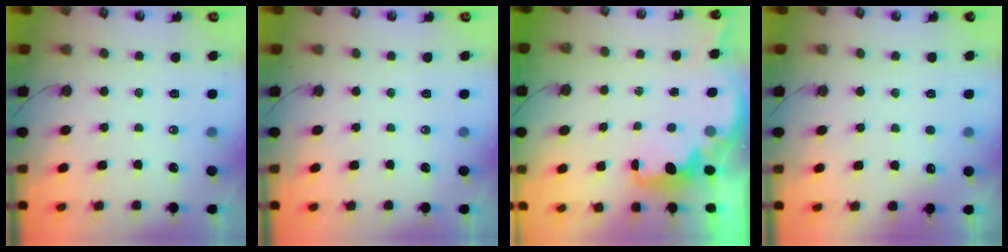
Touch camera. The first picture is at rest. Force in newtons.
{"total": 0.0}
{"total": 2.4, "press": 2.3, "slide": 0.8}
{"total": 5.1, "press": 4.9, "slide": 1.1}